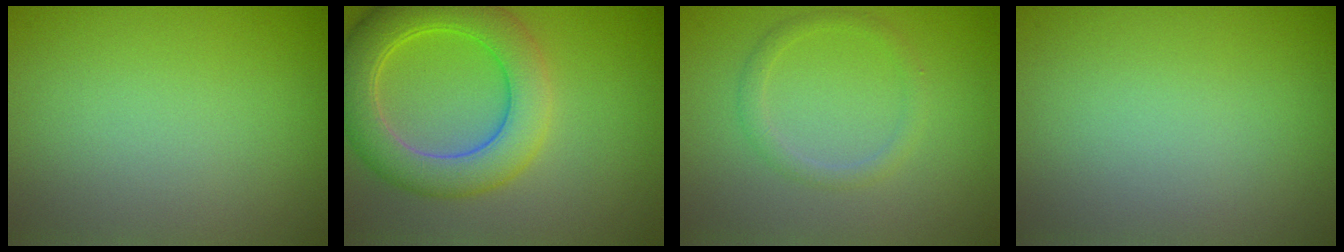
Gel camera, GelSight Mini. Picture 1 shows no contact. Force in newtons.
{"total": 6.8, "press": 6.8, "slide": 0.1}
{"total": 1.5, "press": 1.5, "slide": 0.1}
{"total": 0.0}